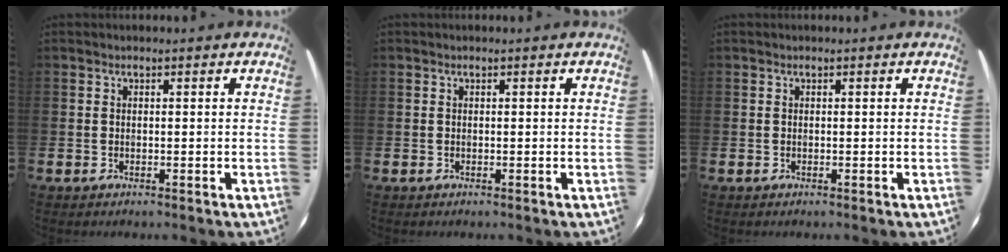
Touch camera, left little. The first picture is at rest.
{"total": 0.0}
{"total": 0.0}